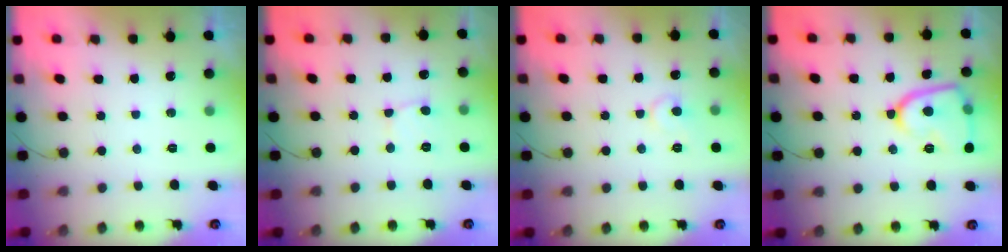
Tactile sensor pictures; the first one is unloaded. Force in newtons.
{"total": 2.6, "press": 2.6, "slide": 0.2}
{"total": 6.9, "press": 6.9, "slide": 0.3}
{"total": 13.1, "press": 13.0, "slide": 0.8}